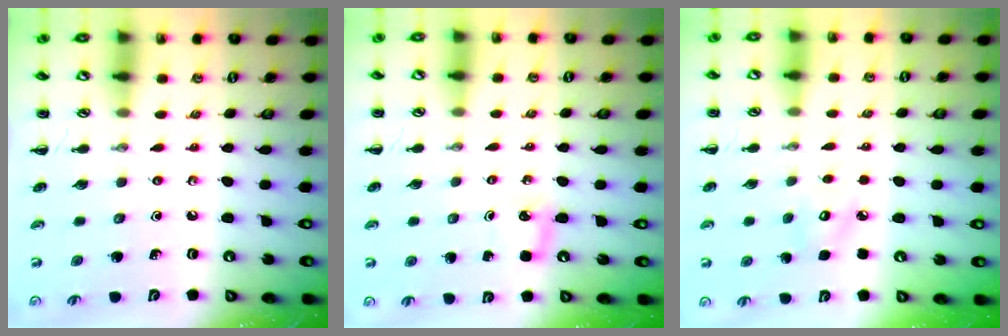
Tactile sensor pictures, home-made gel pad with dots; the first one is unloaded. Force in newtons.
{"total": 3.1, "press": 2.9, "slide": 1.1}
{"total": 3.9, "press": 3.8, "slide": 0.8}